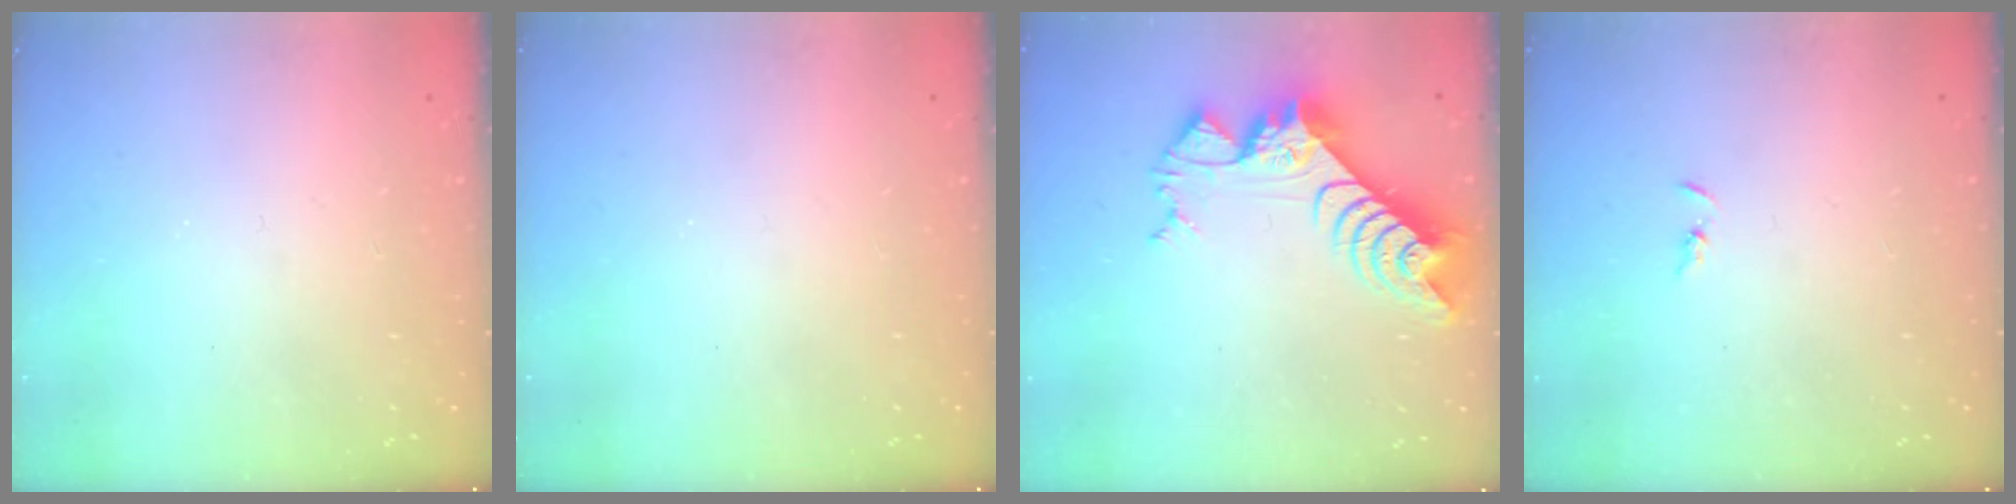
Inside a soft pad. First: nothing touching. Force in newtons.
{"total": 0.0}
{"total": 10.6, "press": 10.6, "slide": 0.9}
{"total": 1.3, "press": 1.2, "slide": 0.3}